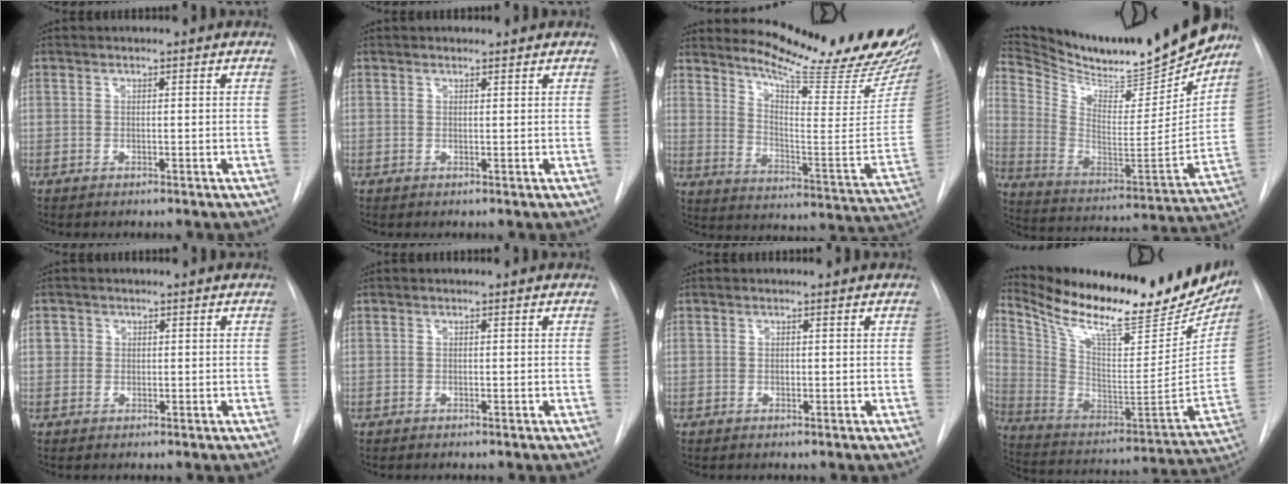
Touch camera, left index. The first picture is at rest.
{"total": 0.9, "force": [0.9, 0.3, 0.2], "torque": [-0.006, 0.008, 0.014]}
{"total": 22.2, "force": [19.8, 1.0, 9.9], "torque": [-0.150, -0.121, 0.262]}
{"total": 25.3, "force": [23.0, 4.3, 9.5], "torque": [-0.171, -0.069, 0.346]}
{"total": 1.7, "force": [0.5, 1.7, 0.2], "torque": [0.011, 0.007, 0.004]}
{"total": 0.0}
{"total": 0.0}
{"total": 27.7, "force": [22.8, 7.7, 13.9], "torque": [-0.238, -0.037, 0.335]}